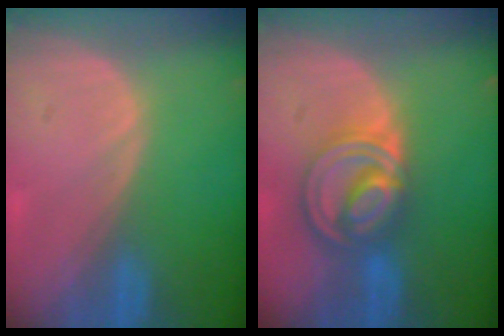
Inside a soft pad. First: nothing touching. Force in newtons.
{"total": 8.6, "press": 7.2, "slide": 4.7}